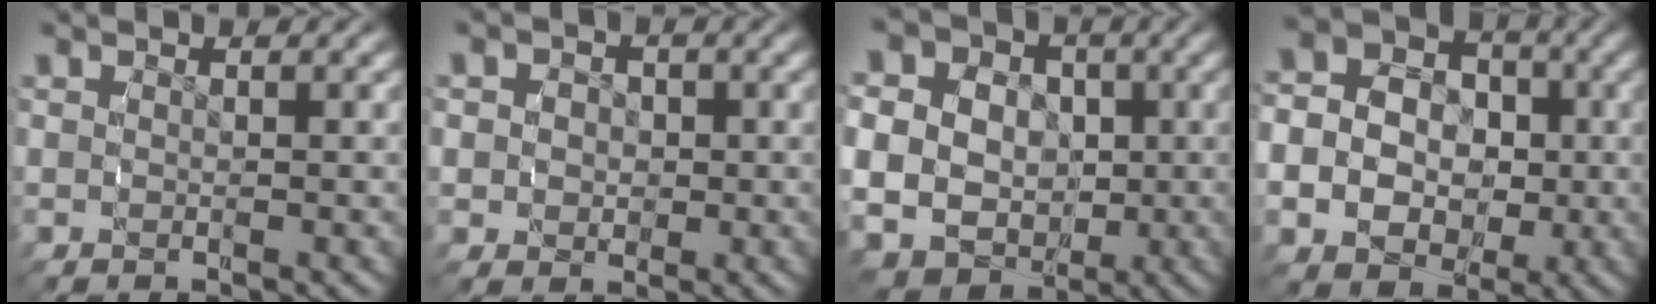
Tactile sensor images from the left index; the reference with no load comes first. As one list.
[{"total": 4.0, "force": [0.2, 3.7, 1.4], "torque": [-0.024, -0.003, -0.001]}, {"total": 15.7, "force": [-2.2, 14.3, 6.3], "torque": [-0.152, -0.050, -0.046]}, {"total": 11.8, "force": [-1.2, 10.4, 5.4], "torque": [-0.119, -0.031, -0.030]}]